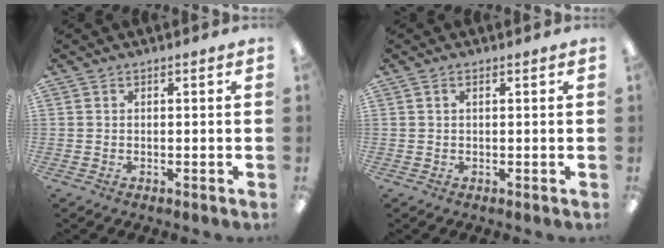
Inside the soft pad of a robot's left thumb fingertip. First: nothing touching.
{"total": 0.9, "force": [0.3, 0.2, 0.8], "torque": [-0.015, 0.001, 0.006]}